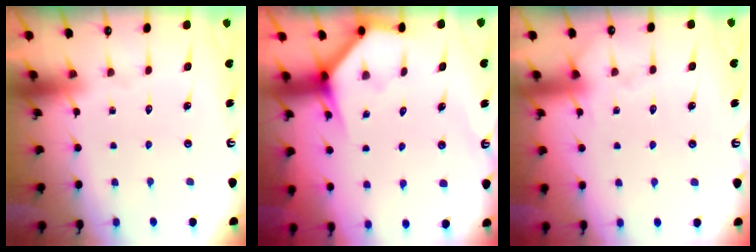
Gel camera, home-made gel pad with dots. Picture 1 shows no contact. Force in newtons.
{"total": 3.6, "press": 3.6, "slide": 0.2}
{"total": 2.9, "press": 2.9, "slide": 0.4}